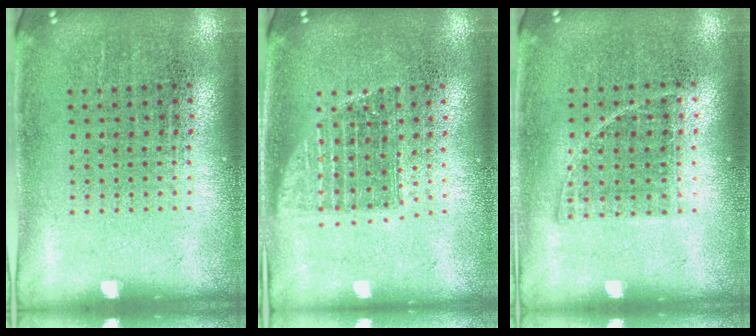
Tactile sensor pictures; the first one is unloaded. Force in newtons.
{"total": 1.3, "press": 1.1, "slide": 0.7}
{"total": 0.8, "press": 0.7, "slide": 0.4}